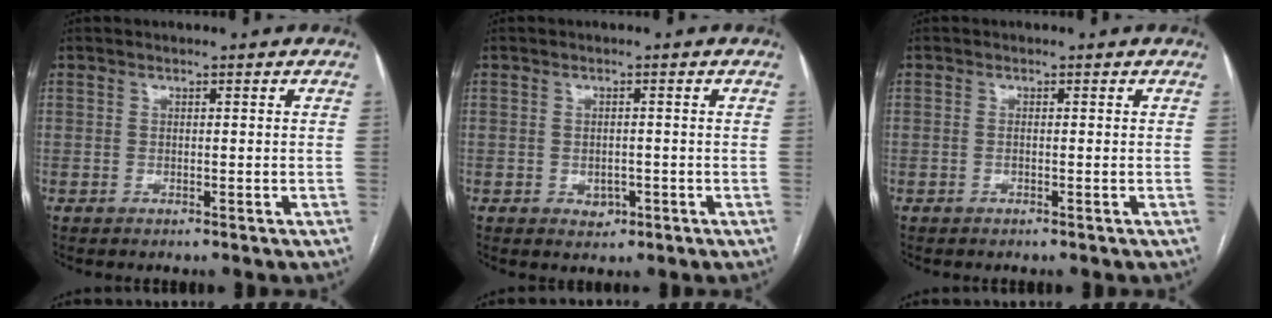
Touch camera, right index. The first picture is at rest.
{"total": 2.0, "force": [-0.8, 1.5, 1.1], "torque": [-0.015, 0.002, -0.004]}
{"total": 0.0}